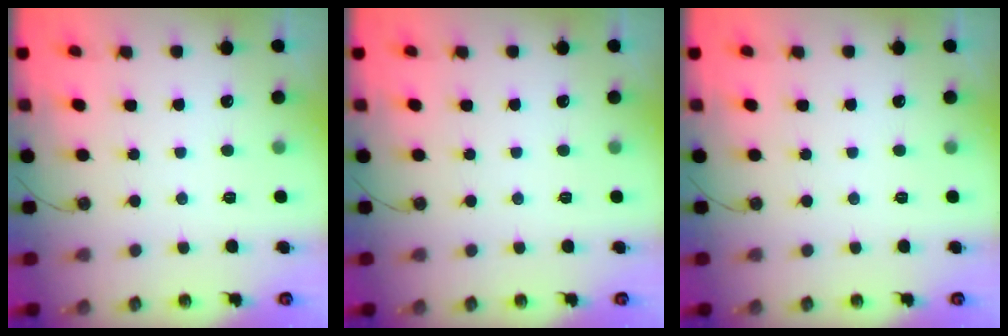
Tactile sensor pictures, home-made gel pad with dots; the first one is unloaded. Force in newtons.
{"total": 0.0}
{"total": 0.0}